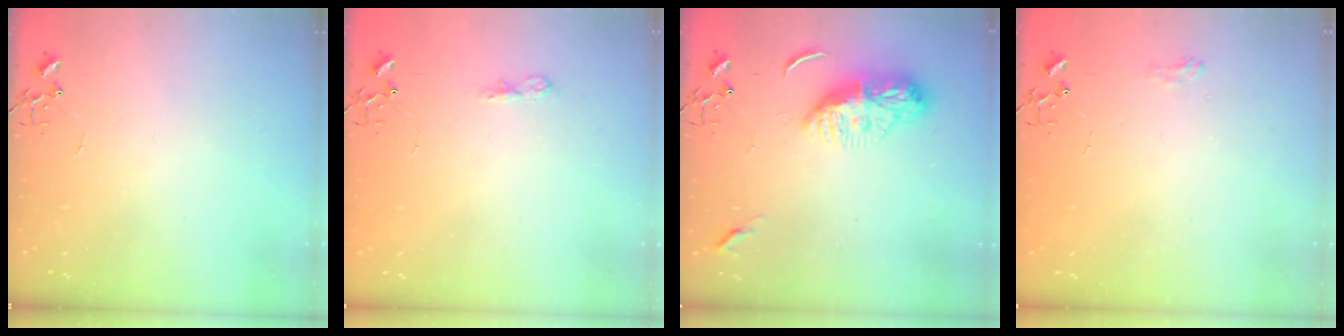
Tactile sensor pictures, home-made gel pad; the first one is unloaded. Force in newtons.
{"total": 6.2, "press": 6.2, "slide": 0.8}
{"total": 12.5, "press": 12.5, "slide": 1.1}
{"total": 6.3, "press": 6.3, "slide": 0.8}